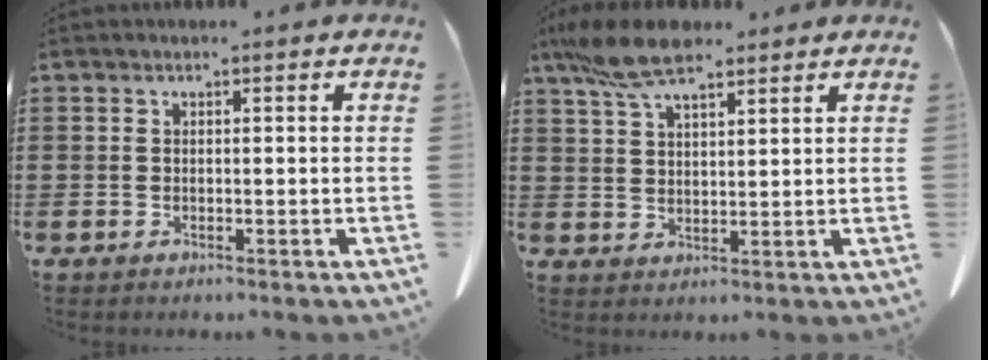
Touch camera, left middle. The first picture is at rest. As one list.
[{"total": 8.4, "force": [6.3, 2.7, 4.8], "torque": [-0.112, -0.005, 0.119]}]